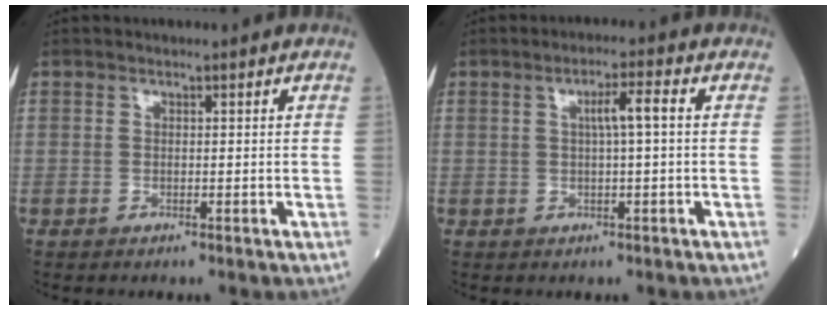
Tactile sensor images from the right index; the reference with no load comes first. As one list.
[{"total": 3.7, "force": [0.6, -0.1, 3.7], "torque": [-0.064, 0.007, 0.009]}]